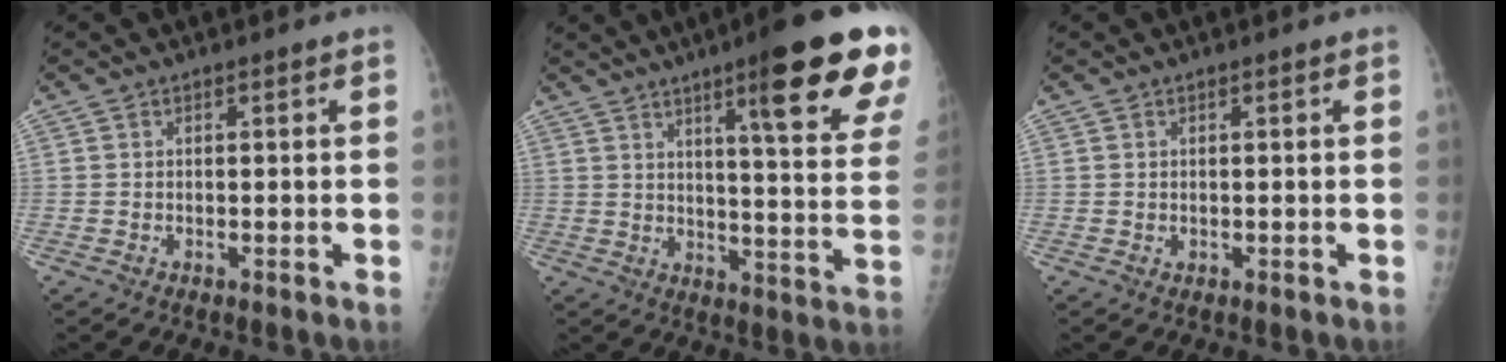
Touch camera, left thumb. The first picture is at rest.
{"total": 21.1, "force": [12.2, 2.9, 17.0], "torque": [-0.204, -0.051, 0.156]}
{"total": 1.0, "force": [0.9, 0.2, 0.5], "torque": [-0.001, 0.001, 0.012]}